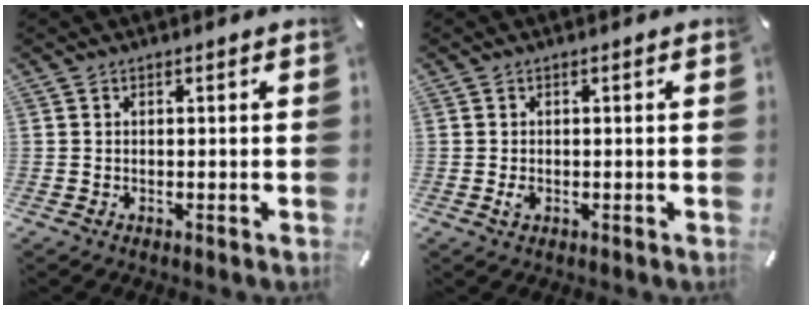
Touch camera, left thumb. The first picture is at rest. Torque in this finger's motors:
{"motor_torque": [0.49, 0.62, 0.33, -0.07, 0.02]}